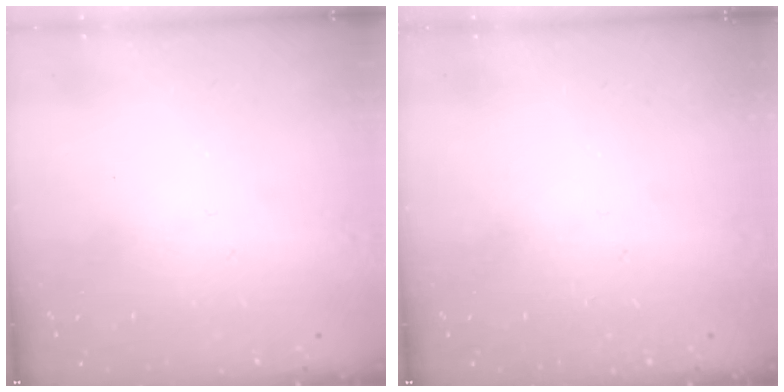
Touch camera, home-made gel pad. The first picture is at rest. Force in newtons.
{"total": 0.0}